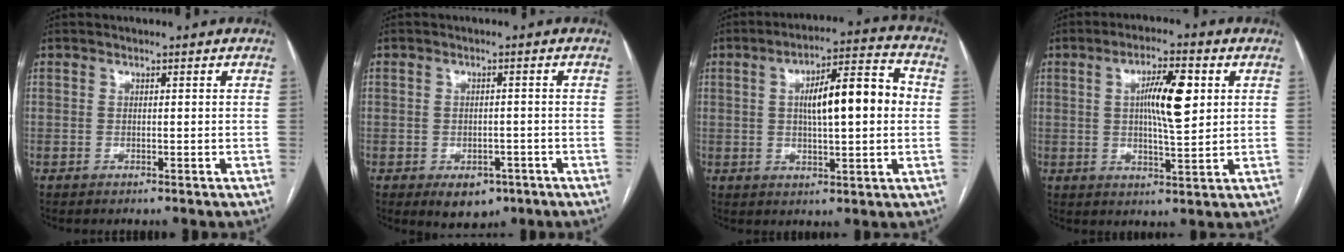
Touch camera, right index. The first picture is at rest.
{"total": 4.7, "force": [-2.5, 3.1, 2.4], "torque": [-0.024, 0.002, -0.022]}
{"total": 12.3, "force": [1.4, 2.7, 11.9], "torque": [-0.187, 0.032, 0.019]}
{"total": 8.7, "force": [2.0, 1.6, 8.3], "torque": [-0.143, 0.008, 0.035]}